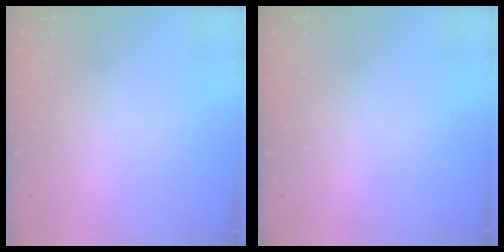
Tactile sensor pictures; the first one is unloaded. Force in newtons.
{"total": 0.0}